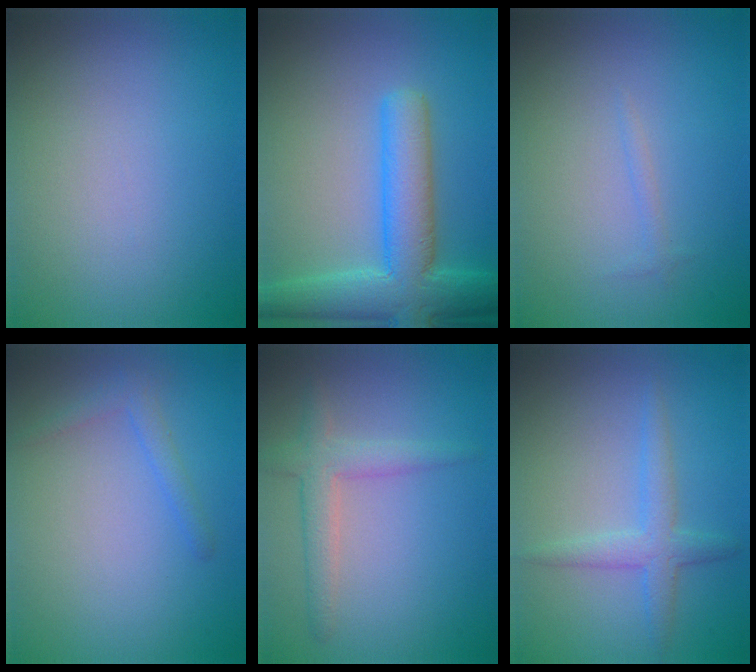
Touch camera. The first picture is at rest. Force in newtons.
{"total": 7.5, "press": 7.5, "slide": 0.2}
{"total": 0.6, "press": 0.6, "slide": 0.0}
{"total": 1.4, "press": 1.4, "slide": 0.1}
{"total": 2.9, "press": 2.8, "slide": 0.1}
{"total": 2.6, "press": 2.6, "slide": 0.1}